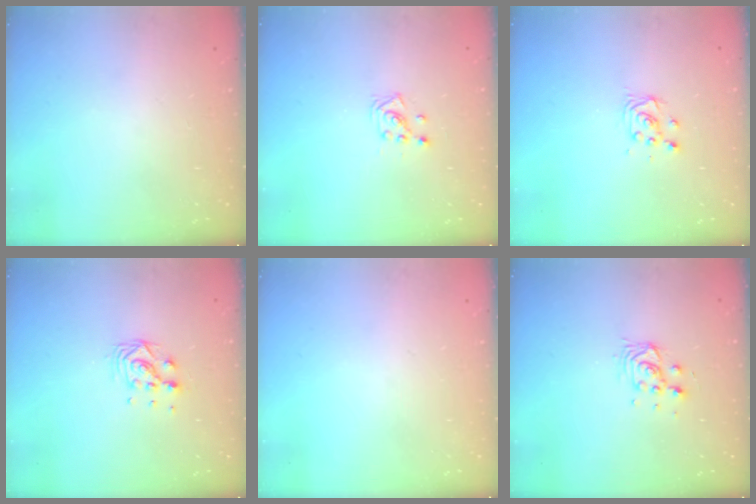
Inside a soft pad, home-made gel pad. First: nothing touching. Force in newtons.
{"total": 2.6, "press": 2.5, "slide": 0.7}
{"total": 4.0, "press": 3.9, "slide": 0.5}
{"total": 7.5, "press": 7.5, "slide": 0.6}
{"total": 0.0}
{"total": 5.8, "press": 5.7, "slide": 1.2}